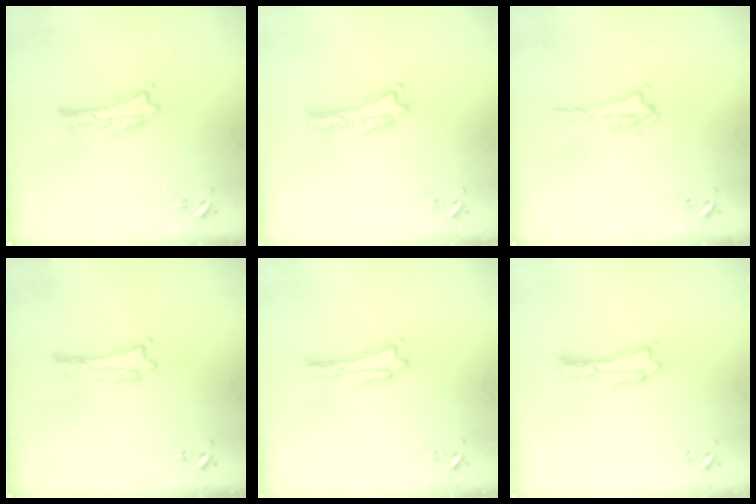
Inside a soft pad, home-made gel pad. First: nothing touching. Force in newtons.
{"total": 0.0}
{"total": 2.3, "press": 2.2, "slide": 0.4}
{"total": 0.6, "press": 0.6, "slide": 0.1}
{"total": 1.8, "press": 1.8, "slide": 0.2}
{"total": 0.0}